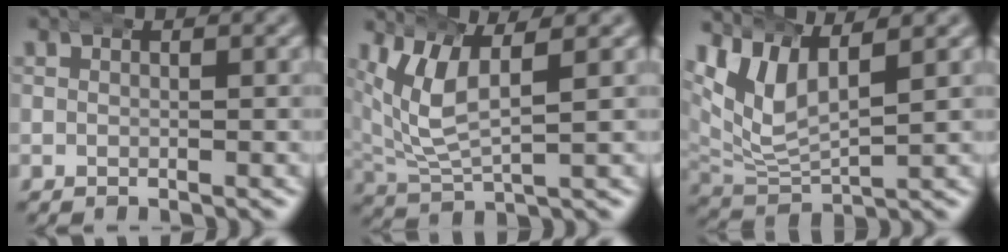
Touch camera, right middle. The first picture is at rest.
{"total": 5.3, "force": [1.9, 2.8, 4.0], "torque": [-0.101, -0.003, 0.037]}
{"total": 8.2, "force": [3.2, 5.7, 4.9], "torque": [-0.113, 0.011, 0.047]}